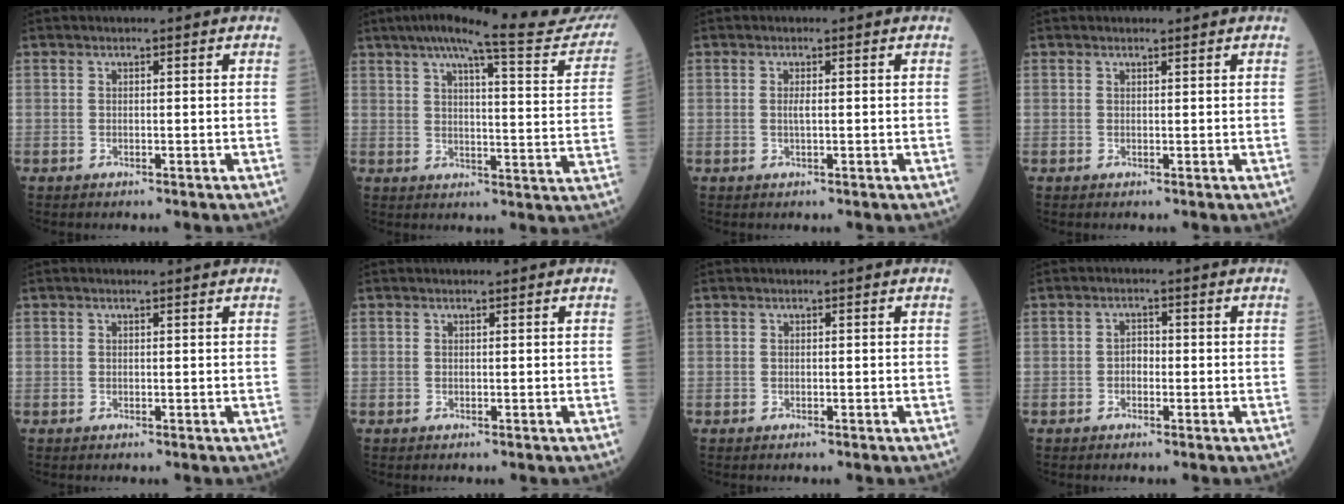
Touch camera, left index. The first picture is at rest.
{"total": 21.5, "force": [19.0, 1.1, 10.2], "torque": [-0.143, -0.032, 0.229]}
{"total": 1.0, "force": [0.1, 0.1, 1.0], "torque": [-0.026, -0.001, 0.001]}
{"total": 0.5, "force": [0.5, 0.1, 0.0], "torque": [-0.009, -0.004, 0.007]}
{"total": 0.8, "force": [0.7, 0.1, 0.4], "torque": [-0.012, 0.005, 0.011]}
{"total": 0.0}
{"total": 0.0}
{"total": 1.6, "force": [-0.4, 1.0, 1.1], "torque": [-0.014, 0.005, -0.009]}